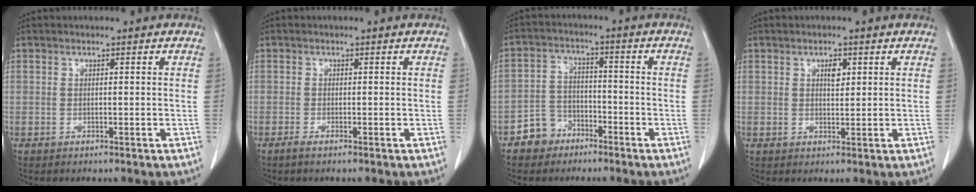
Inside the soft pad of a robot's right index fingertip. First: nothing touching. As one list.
[{"total": 1.5, "force": [-1.1, 0.1, 1.0], "torque": [-0.022, -0.003, -0.017]}, {"total": 5.8, "force": [-3.9, 4.2, 0.8], "torque": [-0.012, 0.015, -0.070]}, {"total": 2.0, "force": [0.8, 0.9, 1.6], "torque": [-0.026, -0.002, 0.014]}]